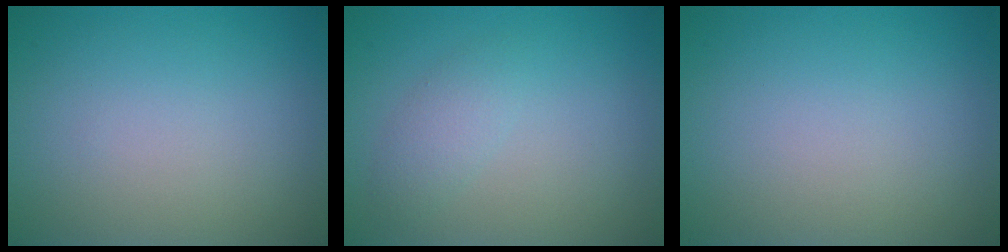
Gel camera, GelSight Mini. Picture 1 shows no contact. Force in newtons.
{"total": 1.7, "press": 1.7, "slide": 0.0}
{"total": 0.0}